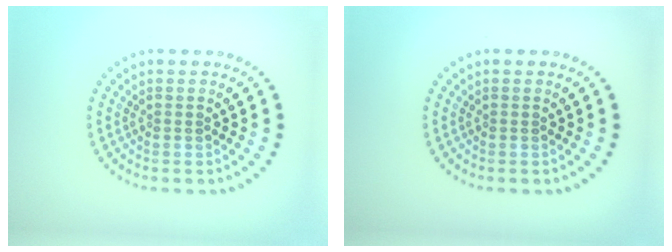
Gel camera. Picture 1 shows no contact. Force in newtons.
{"total": 0.0}